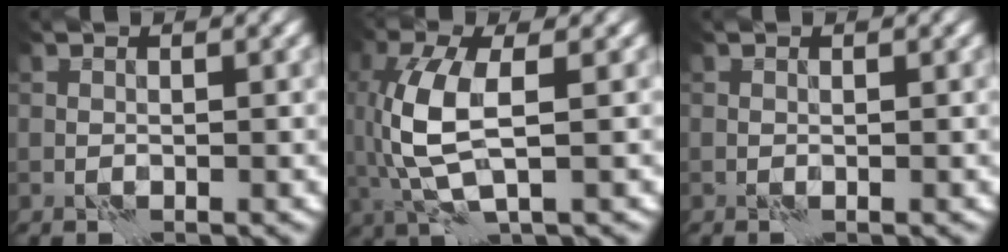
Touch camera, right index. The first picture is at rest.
{"total": 6.7, "force": [0.1, 2.8, 6.0], "torque": [-0.156, 0.005, 0.004]}
{"total": 0.0}